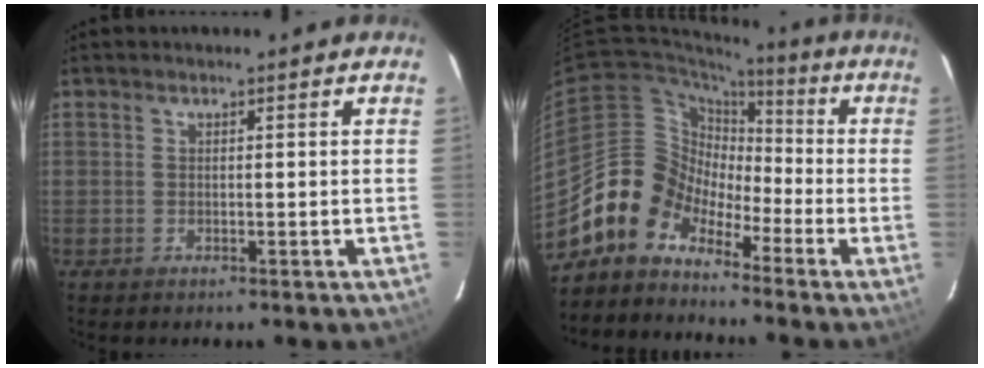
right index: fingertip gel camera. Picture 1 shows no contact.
{"total": 9.1, "force": [-5.8, 6.9, 1.2], "torque": [-0.023, 0.048, -0.132]}